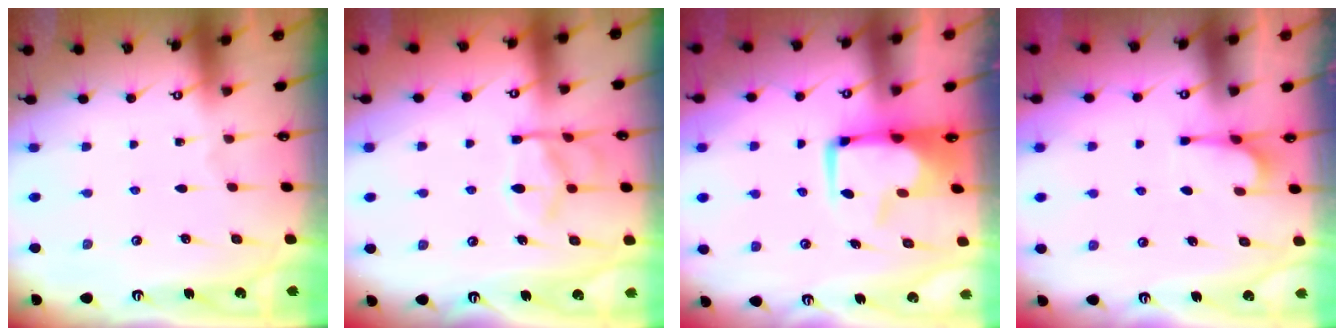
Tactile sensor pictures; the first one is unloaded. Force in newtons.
{"total": 12.7, "press": 12.6, "slide": 1.3}
{"total": 1.4, "press": 1.0, "slide": 1.0}
{"total": 1.0, "press": 0.3, "slide": 1.0}